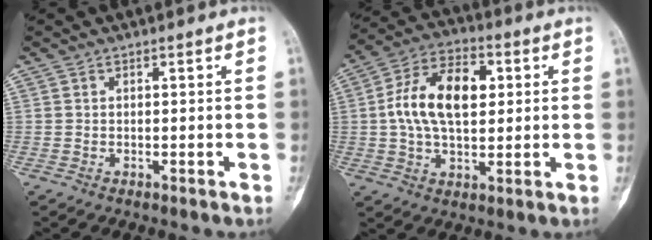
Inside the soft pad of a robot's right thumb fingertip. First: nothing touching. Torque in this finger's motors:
{"motor_torque": [0.30, 0.38, 1.18, 0.54, 0.24]}